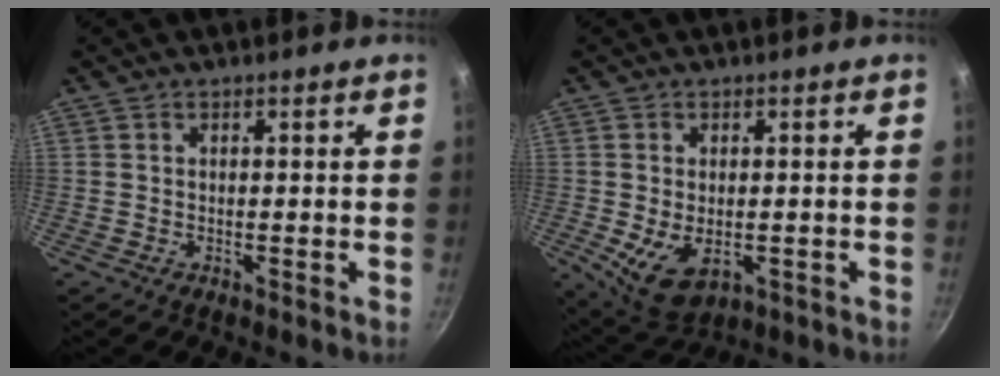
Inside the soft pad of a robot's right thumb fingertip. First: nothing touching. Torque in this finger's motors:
{"motor_torque": [-0.27, 0.70, 0.53, 0.59, 0.07]}